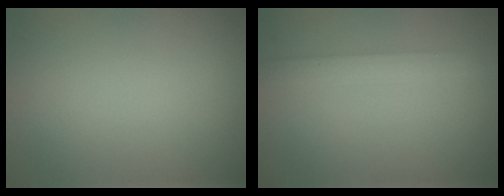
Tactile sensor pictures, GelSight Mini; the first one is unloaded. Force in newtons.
{"total": 2.2, "press": 2.2, "slide": 0.1}